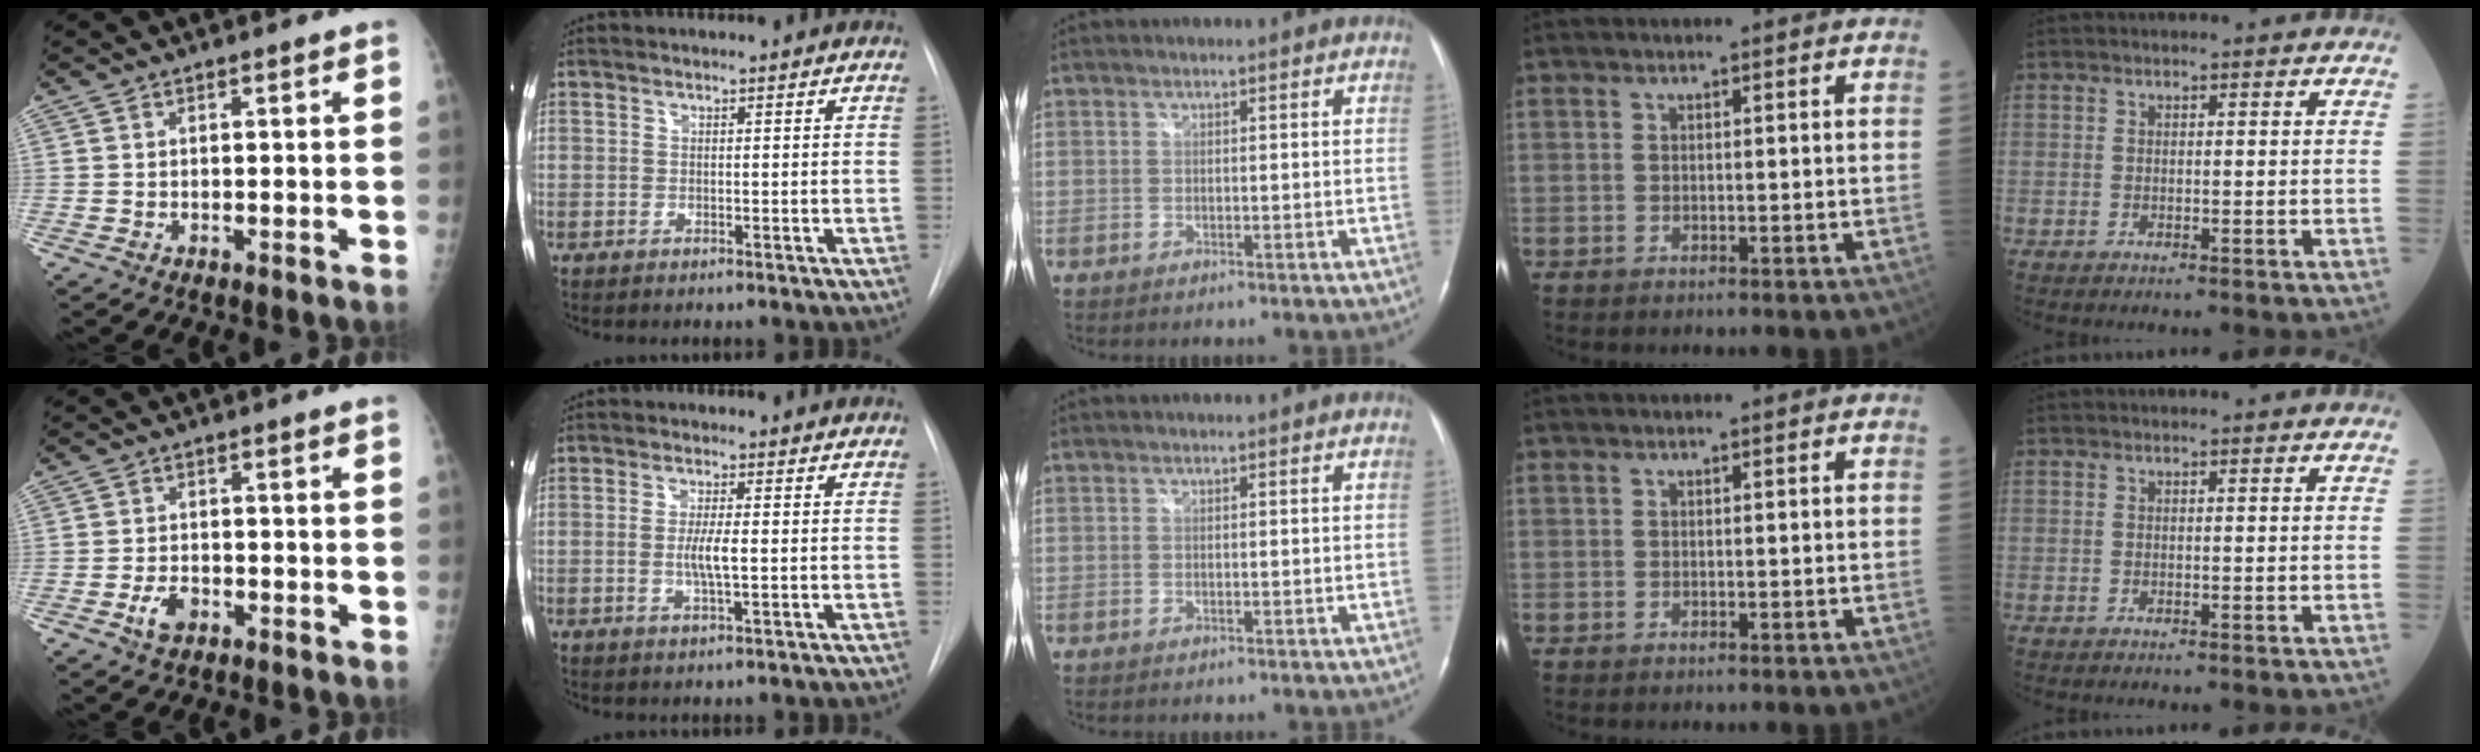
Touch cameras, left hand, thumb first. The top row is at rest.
{"thumb": {"total": 3.6, "force": [-1.8, 2.2, 2.3], "torque": [-0.038, 0.010, -0.031]}, "index": {"total": 3.5, "force": [-0.3, 0.3, 3.5], "torque": [-0.069, -0.005, -0.006]}}